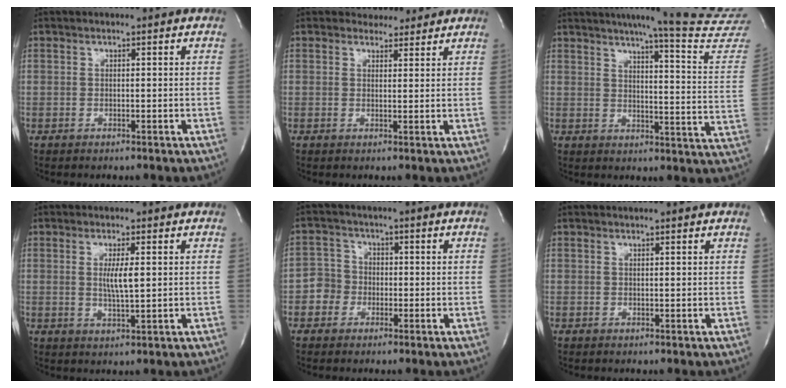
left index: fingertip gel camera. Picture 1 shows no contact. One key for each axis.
{"total": 2.7, "fx": 2.4, "fy": 1.2, "fz": -0.1, "tx": 0.001, "ty": -0.002, "tz": 0.030}
{"total": 20.3, "fx": 18.6, "fy": -1.6, "fz": 8.1, "tx": -0.111, "ty": -0.115, "tz": 0.210}
{"total": 3.5, "fx": 0.3, "fy": 0.1, "fz": 3.5, "tx": -0.068, "ty": -0.012, "tz": 0.007}
{"total": 3.6, "fx": -1.5, "fy": 3.2, "fz": 0.5, "tx": -0.004, "ty": 0.011, "tz": -0.033}
{"total": 2.7, "fx": 2.6, "fy": 0.1, "fz": 0.9, "tx": -0.017, "ty": 0.008, "tz": 0.023}